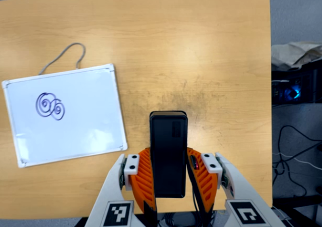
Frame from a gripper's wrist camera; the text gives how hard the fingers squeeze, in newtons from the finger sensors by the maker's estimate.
{"total": 3.9, "left": 2.6, "right": 5.3}